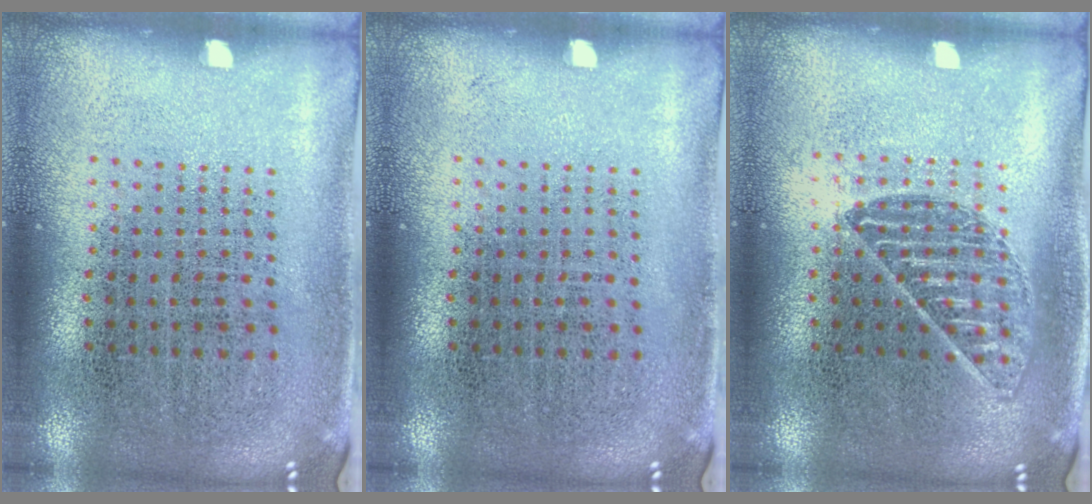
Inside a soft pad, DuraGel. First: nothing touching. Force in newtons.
{"total": 0.0}
{"total": 1.0, "press": 0.9, "slide": 0.4}